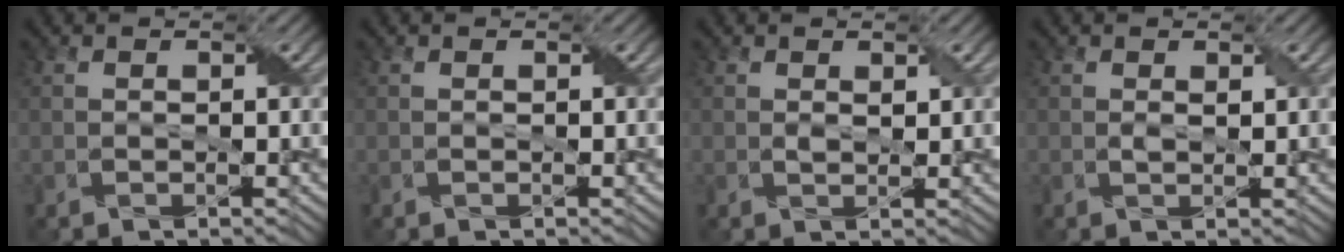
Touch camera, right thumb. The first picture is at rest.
{"total": 0.0}
{"total": 1.1, "force": [0.5, 0.6, 0.8], "torque": [-0.018, -0.003, 0.012]}
{"total": 0.8, "force": [0.3, 0.4, 0.7], "torque": [-0.015, -0.002, 0.005]}